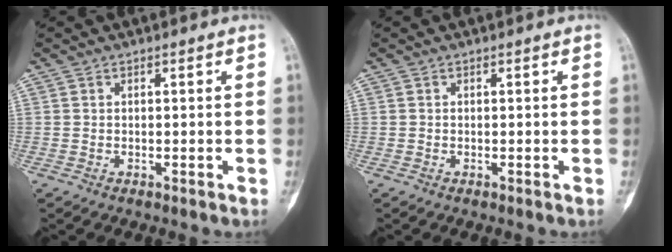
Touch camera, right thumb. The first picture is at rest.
{"total": 0.0}